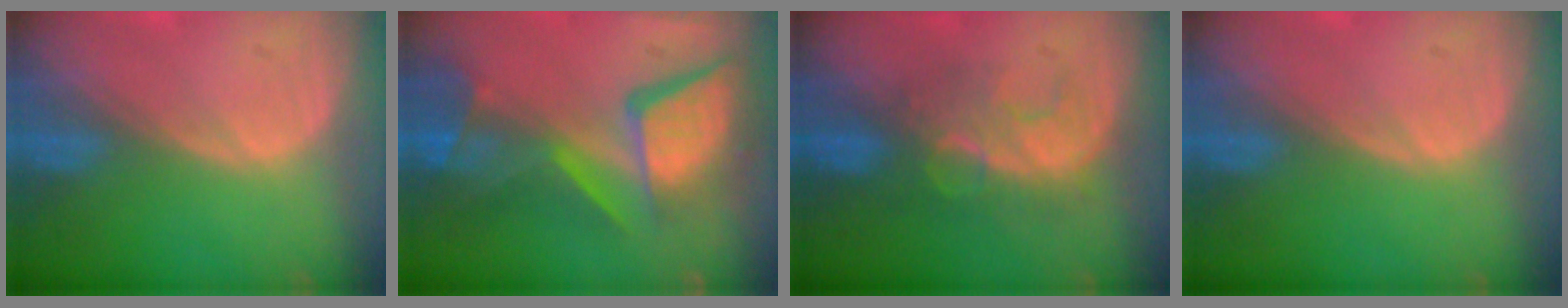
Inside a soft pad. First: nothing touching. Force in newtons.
{"total": 13.3, "press": 11.0, "slide": 7.6}
{"total": 8.1, "press": 7.4, "slide": 3.2}
{"total": 0.0}